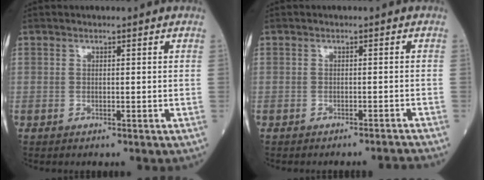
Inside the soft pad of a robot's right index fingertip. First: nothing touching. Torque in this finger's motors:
{"motor_torque": [-0.33, -0.30, 0.06, 0.00]}